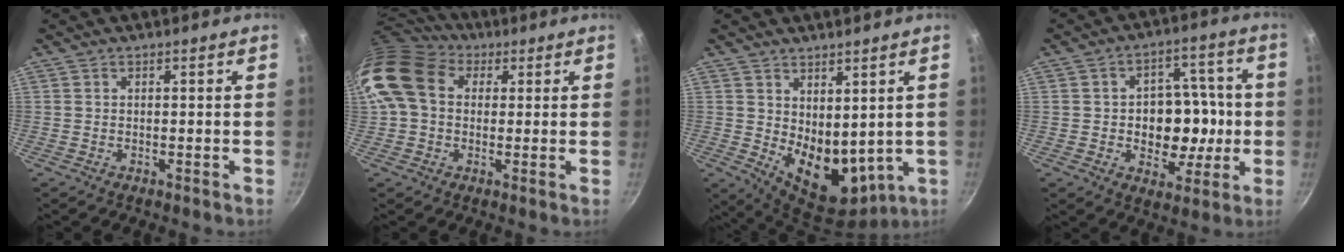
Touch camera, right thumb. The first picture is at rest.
{"total": 14.2, "force": [3.1, 10.8, 8.7], "torque": [-0.156, 0.024, 0.040]}
{"total": 12.3, "force": [2.3, 7.6, 9.4], "torque": [-0.116, -0.046, 0.062]}
{"total": 13.1, "force": [-1.3, 9.9, 8.5], "torque": [-0.070, 0.017, -0.016]}